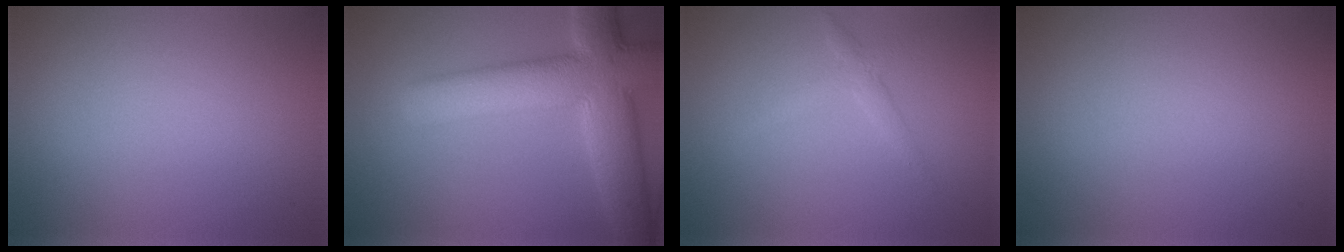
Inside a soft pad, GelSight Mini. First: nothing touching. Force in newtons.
{"total": 9.9, "press": 9.9, "slide": 0.8}
{"total": 1.5, "press": 1.5, "slide": 0.0}
{"total": 0.0}